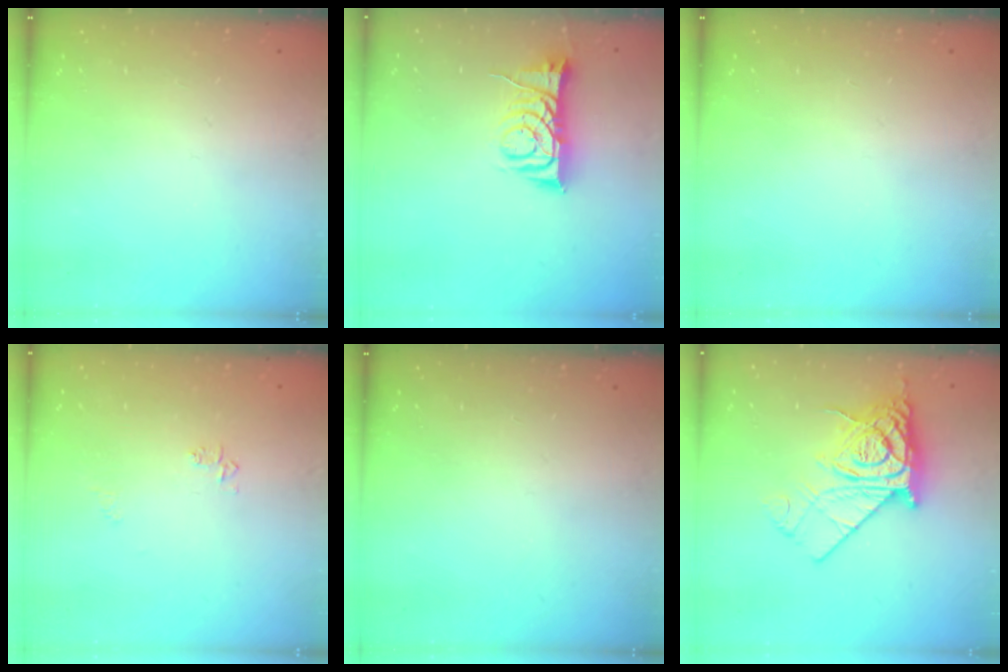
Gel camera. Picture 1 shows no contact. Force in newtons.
{"total": 8.3, "press": 8.3, "slide": 0.6}
{"total": 0.0}
{"total": 4.2, "press": 4.1, "slide": 0.7}
{"total": 0.0}
{"total": 12.9, "press": 12.8, "slide": 1.5}